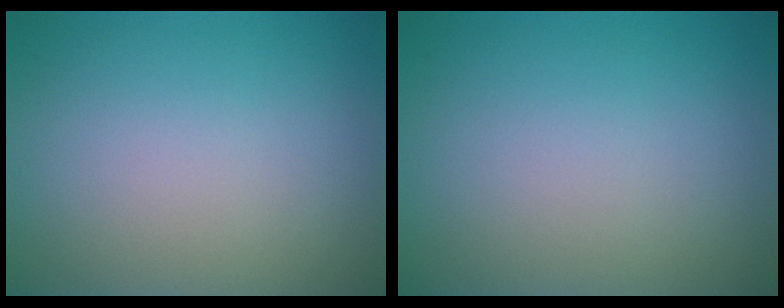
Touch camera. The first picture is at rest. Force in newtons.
{"total": 0.0}